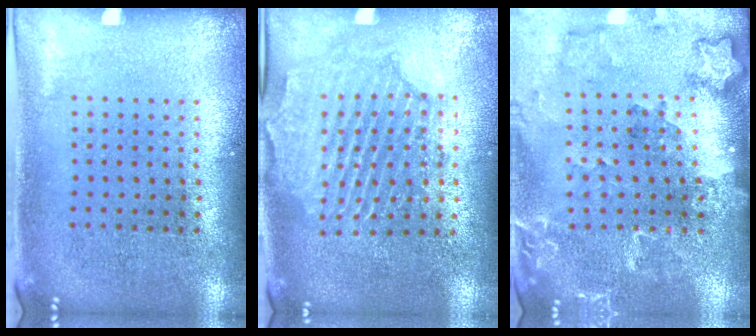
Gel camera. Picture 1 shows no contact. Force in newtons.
{"total": 2.0, "press": 1.9, "slide": 0.5}
{"total": 1.8, "press": 1.7, "slide": 0.2}